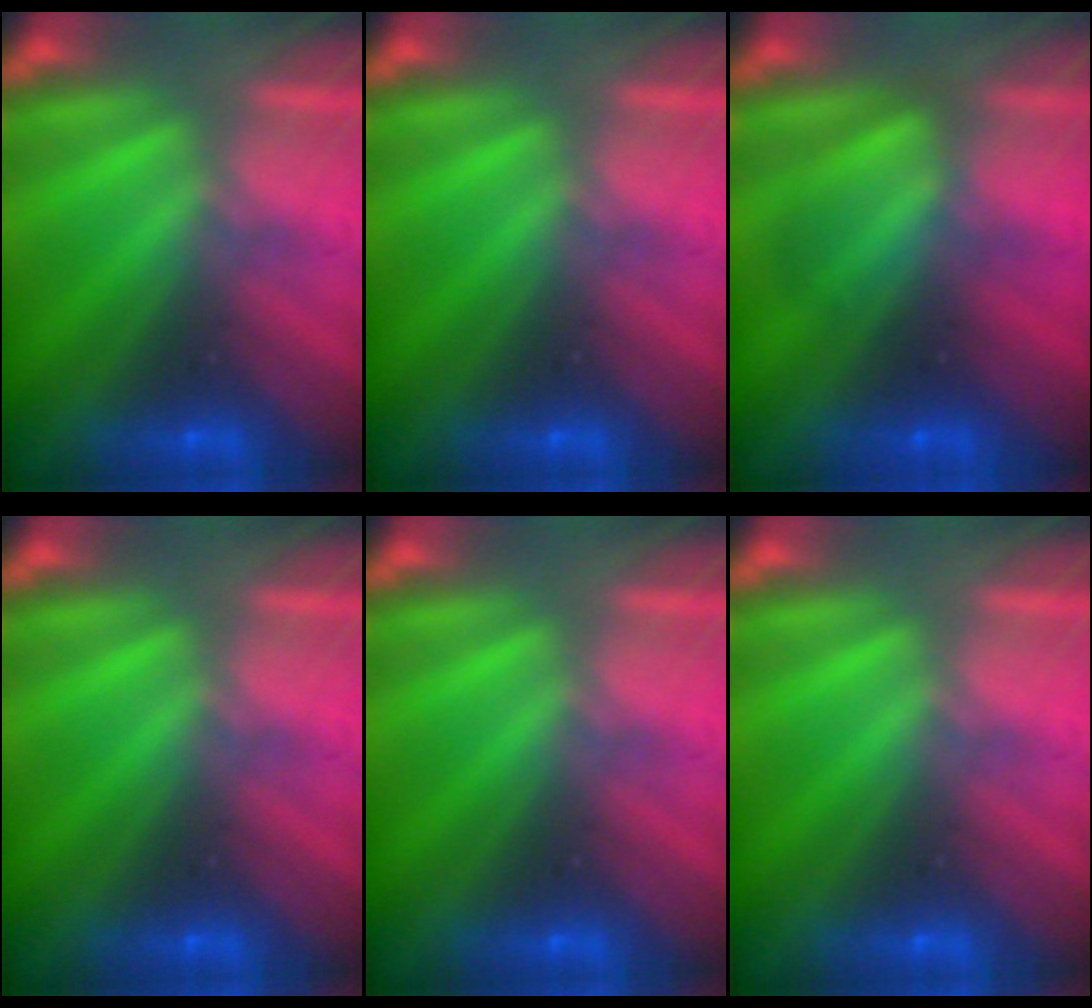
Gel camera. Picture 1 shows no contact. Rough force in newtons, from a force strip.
{"total": 0.0}
{"total": 2.5}
{"total": 0.0}
{"total": 0.0}
{"total": 0.0}